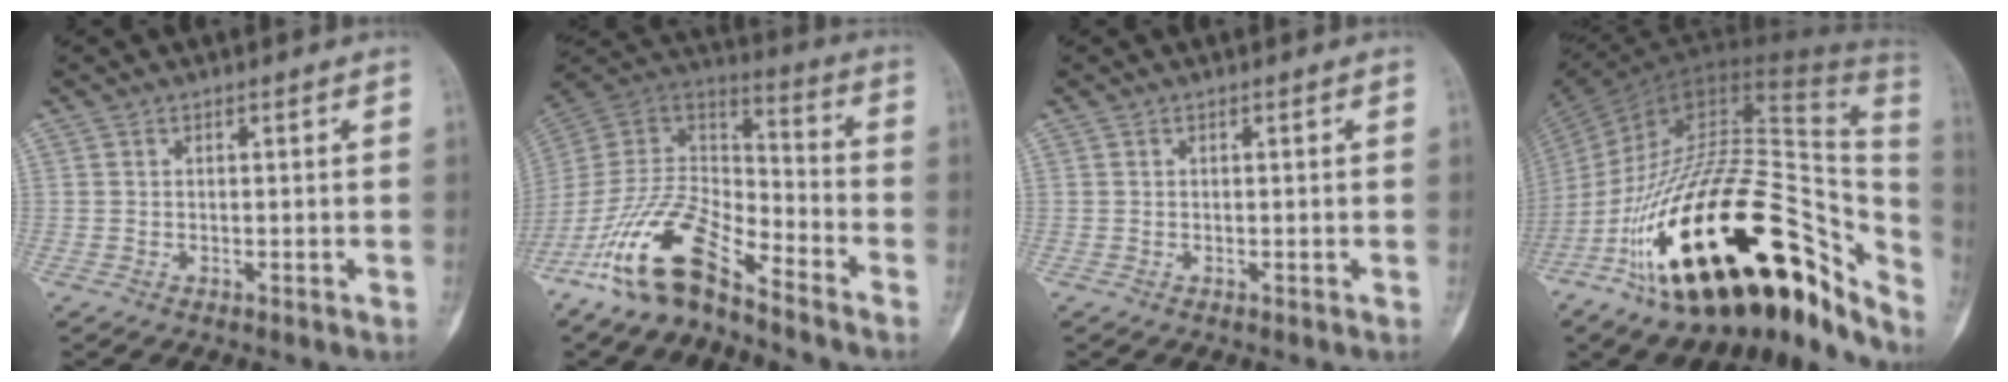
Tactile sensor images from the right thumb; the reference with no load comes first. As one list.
[{"total": 17.7, "force": [-12.3, 6.6, 10.8], "torque": [-0.193, 0.081, -0.233]}, {"total": 0.0}, {"total": 41.0, "force": [-14.7, 19.5, 33.0], "torque": [-0.427, 0.082, -0.225]}]